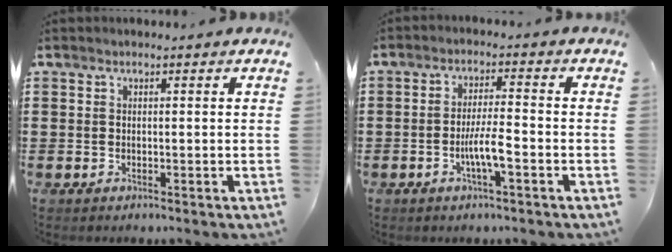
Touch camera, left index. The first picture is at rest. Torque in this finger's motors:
{"motor_torque": [0.26, 0.09, 0.20, 0.11]}